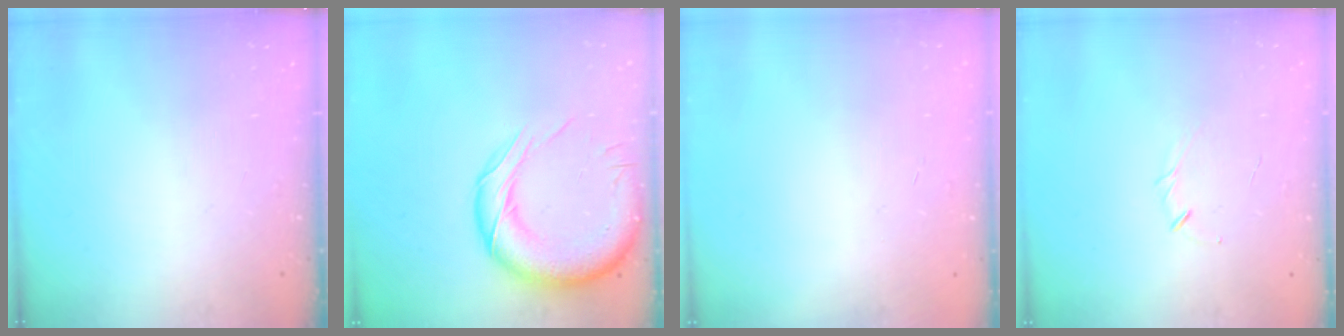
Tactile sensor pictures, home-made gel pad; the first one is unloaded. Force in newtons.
{"total": 18.5, "press": 18.2, "slide": 3.6}
{"total": 0.6, "press": 0.5, "slide": 0.2}
{"total": 3.1, "press": 3.0, "slide": 0.7}